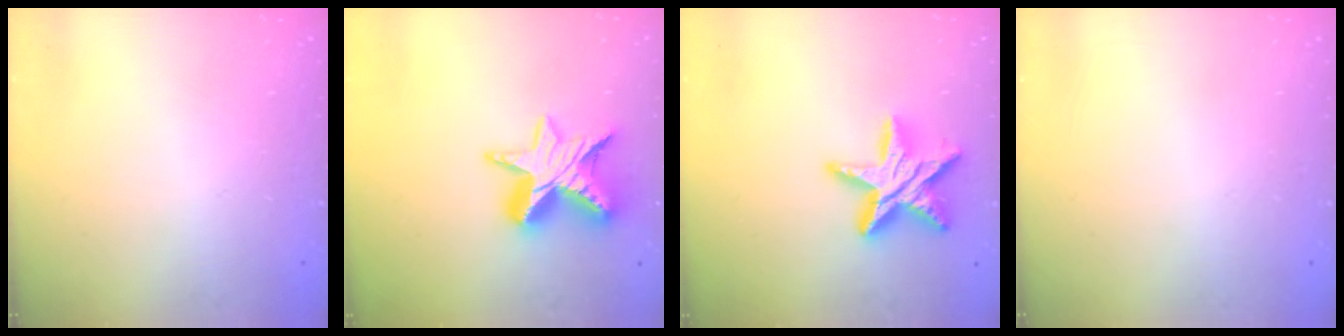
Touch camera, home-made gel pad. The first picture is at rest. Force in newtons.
{"total": 12.9, "press": 12.9, "slide": 0.9}
{"total": 15.6, "press": 15.6, "slide": 0.9}
{"total": 0.0}